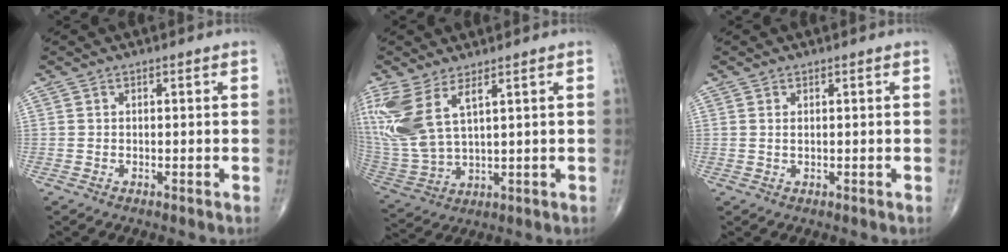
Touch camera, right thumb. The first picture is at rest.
{"total": 13.2, "force": [5.8, 5.3, 10.6], "torque": [-0.258, -0.023, 0.135]}
{"total": 0.6, "force": [0.3, 0.2, 0.5], "torque": [-0.013, 0.001, 0.007]}